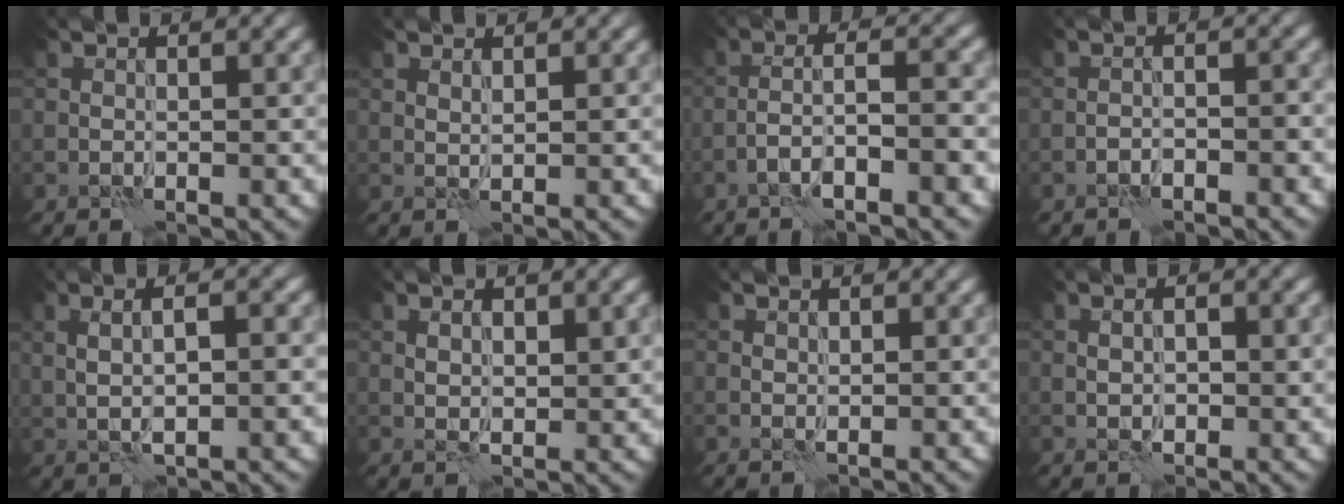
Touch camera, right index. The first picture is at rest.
{"total": 0.7, "force": [0.6, 0.0, 0.3], "torque": [-0.010, 0.001, 0.012]}
{"total": 5.0, "force": [-2.4, 0.8, 4.3], "torque": [-0.069, 0.017, -0.049]}
{"total": 1.8, "force": [-1.4, 0.3, 1.0], "torque": [-0.017, 0.010, -0.028]}
{"total": 4.7, "force": [0.7, 1.5, 4.4], "torque": [-0.068, 0.007, 0.008]}
{"total": 2.5, "force": [0.9, 1.2, 1.9], "torque": [-0.033, -0.002, 0.019]}
{"total": 0.6, "force": [0.4, 0.3, 0.3], "torque": [-0.005, 0.000, 0.008]}
{"total": 2.5, "force": [0.2, 1.4, 2.1], "torque": [-0.034, -0.002, 0.006]}